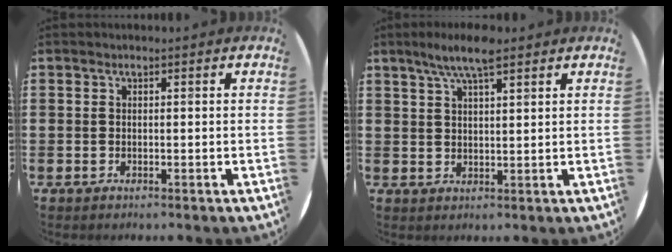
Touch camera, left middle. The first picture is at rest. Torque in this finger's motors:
{"motor_torque": [1.11, -1.03, 0.18, 0.12]}